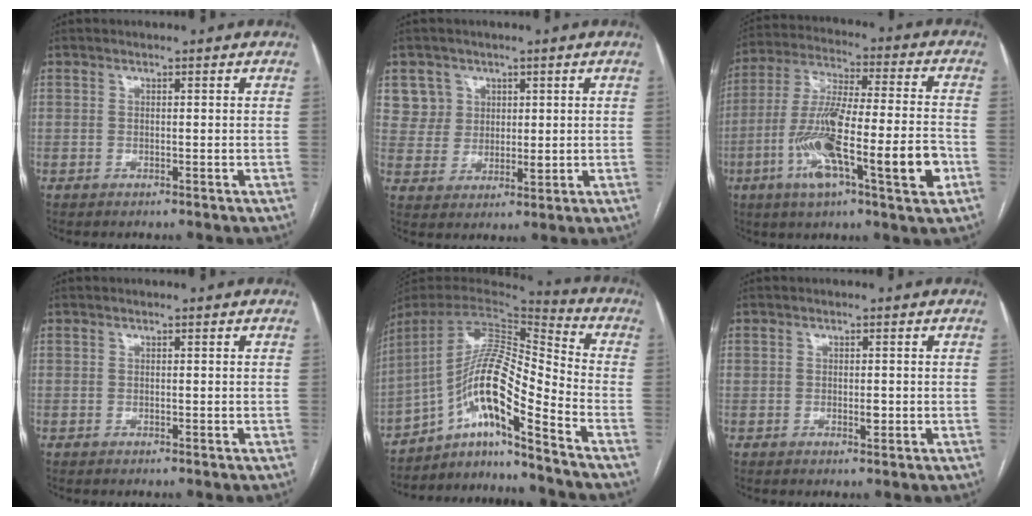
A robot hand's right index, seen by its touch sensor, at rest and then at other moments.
{"total": 6.1, "force": [3.0, 5.2, 0.1], "torque": [0.006, 0.007, 0.066]}
{"total": 19.0, "force": [-6.3, 2.2, 17.8], "torque": [-0.302, -0.004, -0.104]}
{"total": 0.0}
{"total": 15.2, "force": [-9.4, 0.3, 11.9], "torque": [-0.216, 0.023, -0.164]}
{"total": 1.7, "force": [-0.1, 1.0, 1.4], "torque": [-0.022, 0.003, 0.002]}